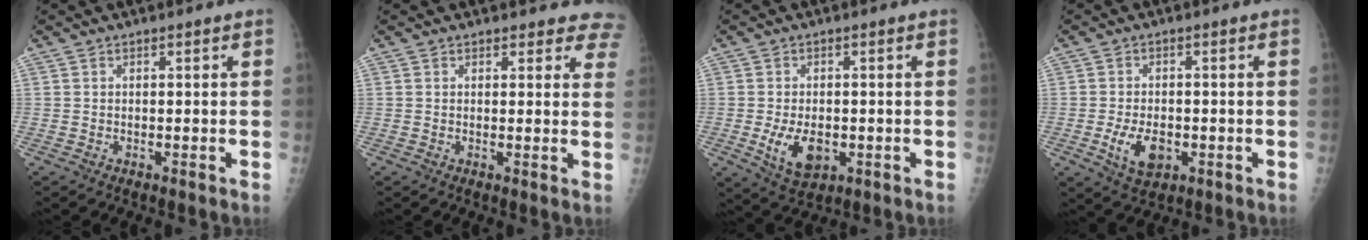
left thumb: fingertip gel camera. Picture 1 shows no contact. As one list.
[{"total": 6.6, "force": [6.0, 2.7, 0.5], "torque": [0.050, -0.021, 0.035]}, {"total": 7.1, "force": [-1.5, 4.3, 5.5], "torque": [-0.088, -0.010, -0.015]}, {"total": 6.5, "force": [-1.8, 3.9, 4.8], "torque": [-0.080, -0.003, -0.023]}]